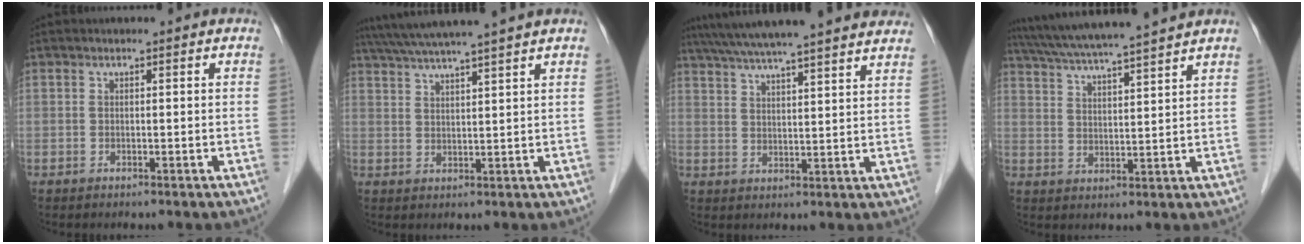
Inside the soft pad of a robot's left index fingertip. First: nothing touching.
{"total": 11.4, "force": [9.9, -1.4, 5.5], "torque": [-0.096, 0.022, 0.146]}
{"total": 24.4, "force": [21.5, 1.3, 11.4], "torque": [-0.189, 0.024, 0.288]}
{"total": 14.7, "force": [13.0, -0.8, 6.8], "torque": [-0.127, 0.021, 0.200]}